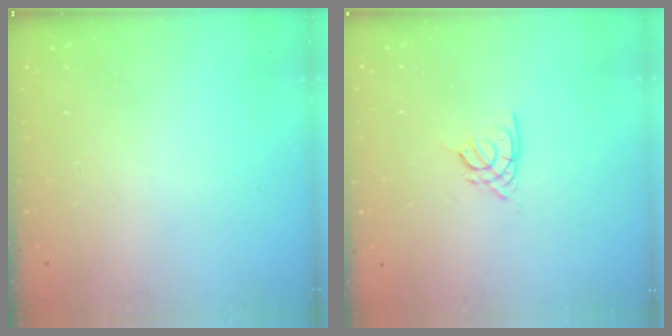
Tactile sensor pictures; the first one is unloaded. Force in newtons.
{"total": 2.2, "press": 2.1, "slide": 0.5}